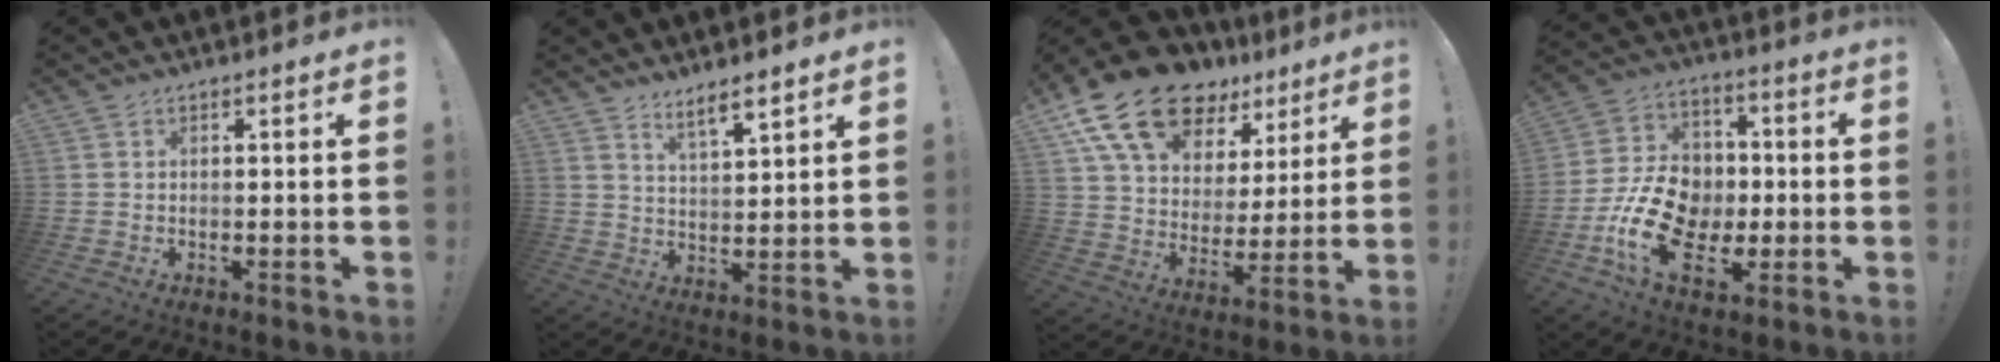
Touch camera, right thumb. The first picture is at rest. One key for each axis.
{"total": 6.5, "fx": 5.5, "fy": 1.1, "fz": 3.4, "tx": -0.049, "ty": -0.036, "tz": 0.094}
{"total": 20.9, "fx": 13.9, "fy": 11.5, "fz": 10.6, "tx": -0.183, "ty": -0.081, "tz": 0.260}
{"total": 19.0, "fx": -5.0, "fy": 13.3, "fz": 12.5, "tx": -0.227, "ty": 0.029, "tz": -0.073}